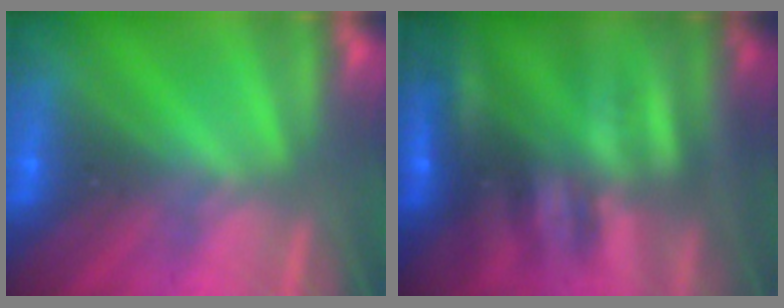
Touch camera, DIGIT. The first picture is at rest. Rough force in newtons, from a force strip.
{"total": 2.4}